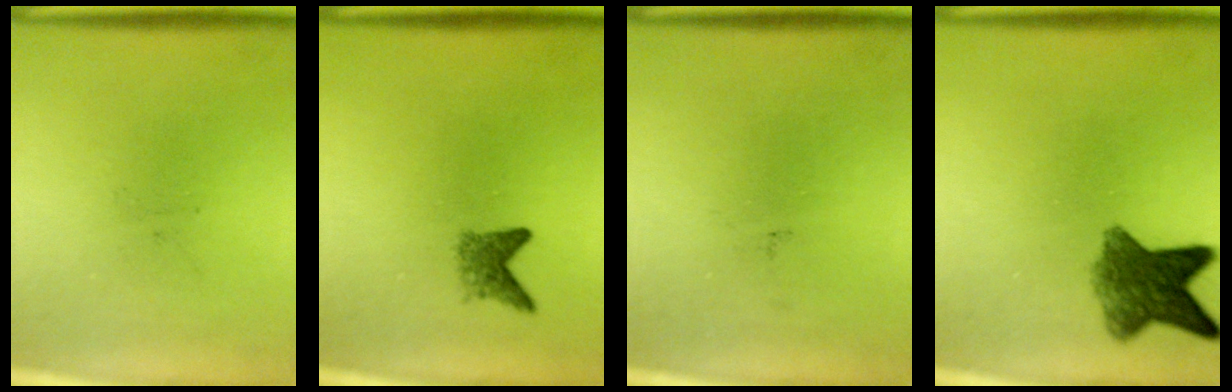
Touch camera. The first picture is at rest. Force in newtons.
{"total": 2.2}
{"total": 0.0}
{"total": 7.4}